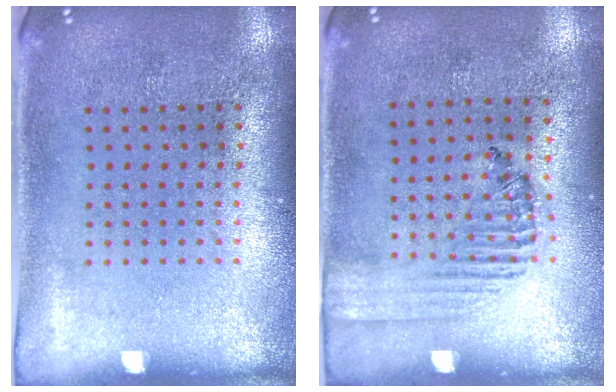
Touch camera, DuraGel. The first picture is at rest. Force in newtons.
{"total": 1.3, "press": 1.0, "slide": 0.8}